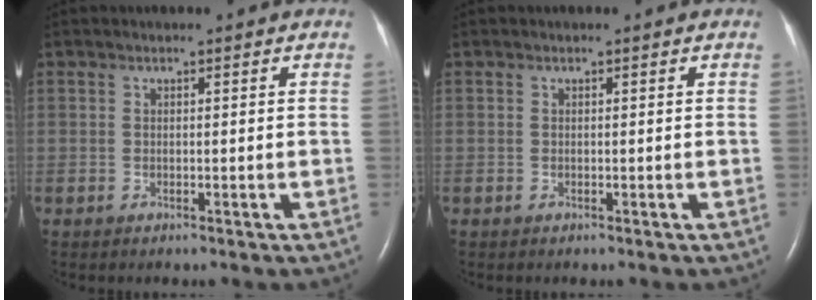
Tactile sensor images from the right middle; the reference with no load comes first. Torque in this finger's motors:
{"motor_torque": [0.00, 0.00, -0.05, -0.03]}